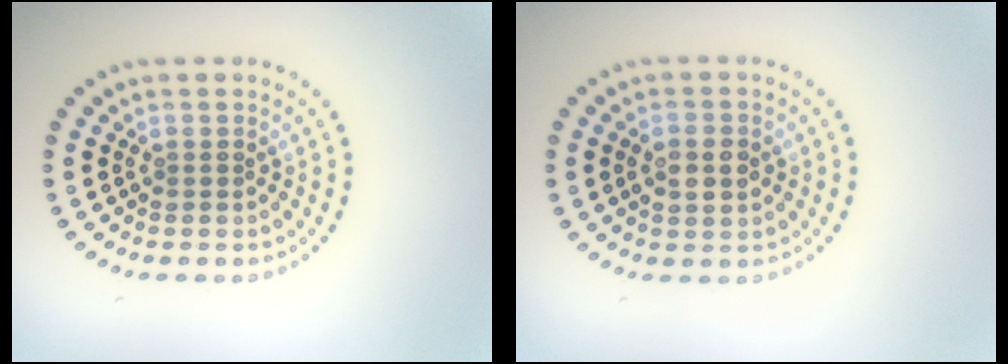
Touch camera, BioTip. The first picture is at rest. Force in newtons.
{"total": 3.0, "press": 3.0, "slide": 0.3}